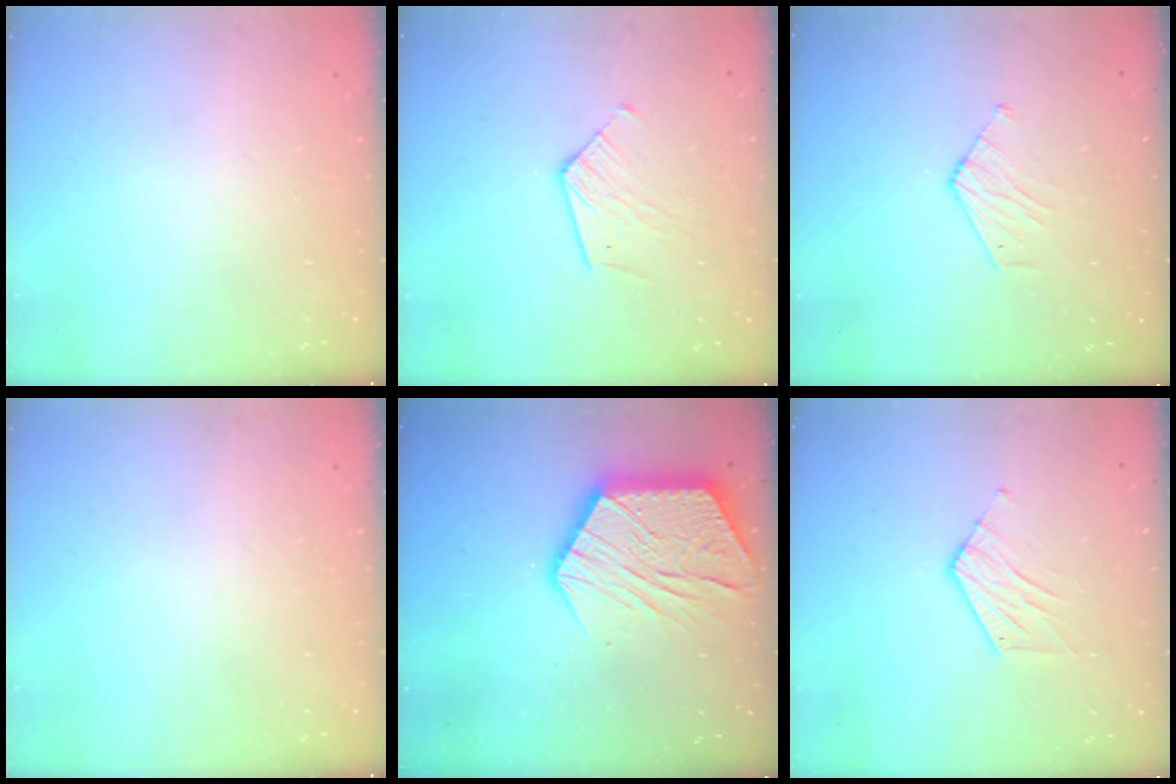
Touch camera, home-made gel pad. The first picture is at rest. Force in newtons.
{"total": 8.0, "press": 8.0, "slide": 0.5}
{"total": 3.5, "press": 3.4, "slide": 0.3}
{"total": 0.0}
{"total": 19.2, "press": 19.1, "slide": 1.5}
{"total": 7.2, "press": 7.2, "slide": 0.4}